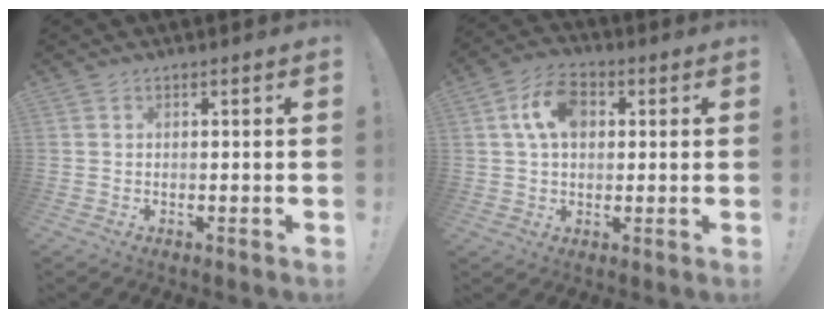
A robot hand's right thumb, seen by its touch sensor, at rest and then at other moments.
{"total": 10.5, "force": [2.8, 7.1, 7.1], "torque": [-0.120, 0.015, 0.055]}